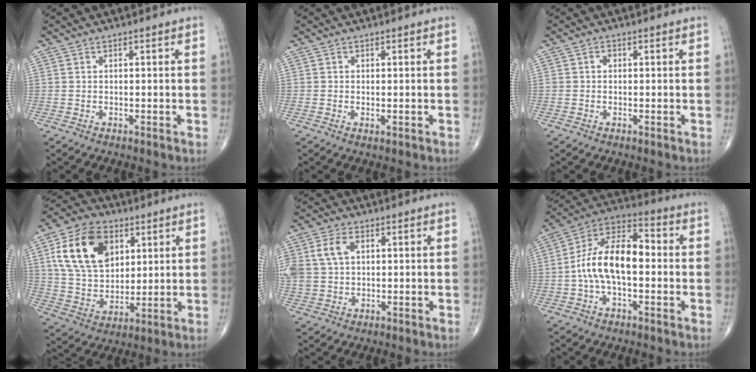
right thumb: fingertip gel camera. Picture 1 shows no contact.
{"total": 0.9, "force": [-0.2, 0.4, 0.8], "torque": [-0.016, -0.004, -0.003]}
{"total": 1.0, "force": [0.1, 0.9, 0.5], "torque": [-0.003, 0.003, 0.000]}
{"total": 17.6, "force": [6.2, 11.8, 11.4], "torque": [-0.183, -0.014, 0.117]}
{"total": 9.2, "force": [2.2, 6.5, 6.2], "torque": [-0.143, 0.009, 0.048]}
{"total": 14.7, "force": [-0.9, 7.6, 12.5], "torque": [-0.222, 0.042, -0.027]}